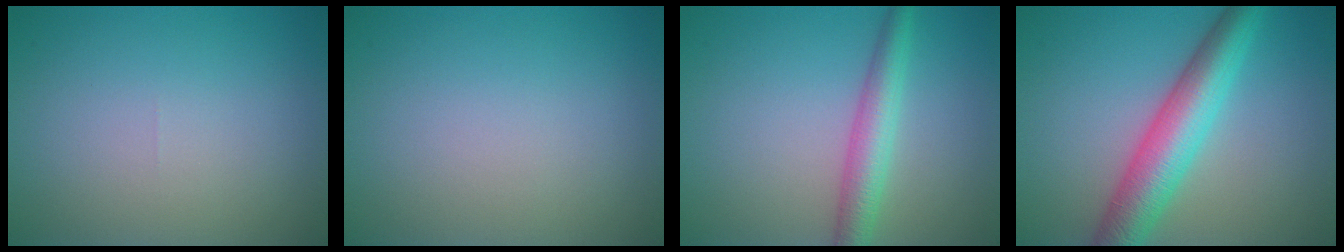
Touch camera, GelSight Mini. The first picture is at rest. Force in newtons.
{"total": 0.0}
{"total": 3.6, "press": 3.6, "slide": 0.1}
{"total": 6.7, "press": 6.7, "slide": 0.1}